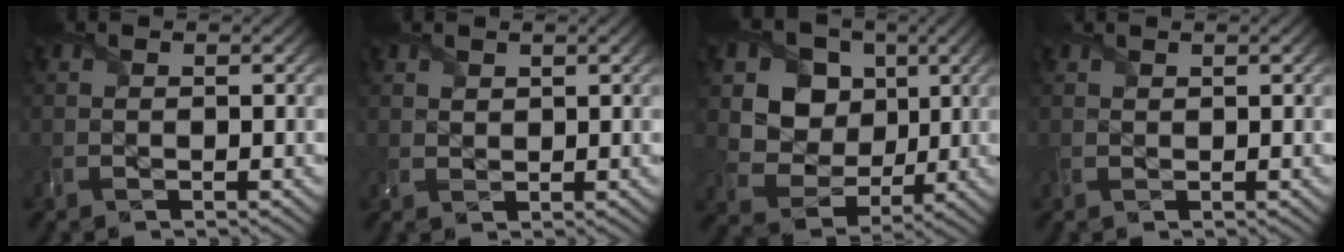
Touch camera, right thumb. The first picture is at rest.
{"total": 1.4, "force": [1.1, 0.7, 0.4], "torque": [-0.015, -0.001, 0.027]}
{"total": 10.2, "force": [3.2, 8.6, 4.5], "torque": [-0.124, -0.007, 0.077]}
{"total": 1.3, "force": [1.1, 0.5, 0.7], "torque": [-0.024, 0.006, 0.027]}